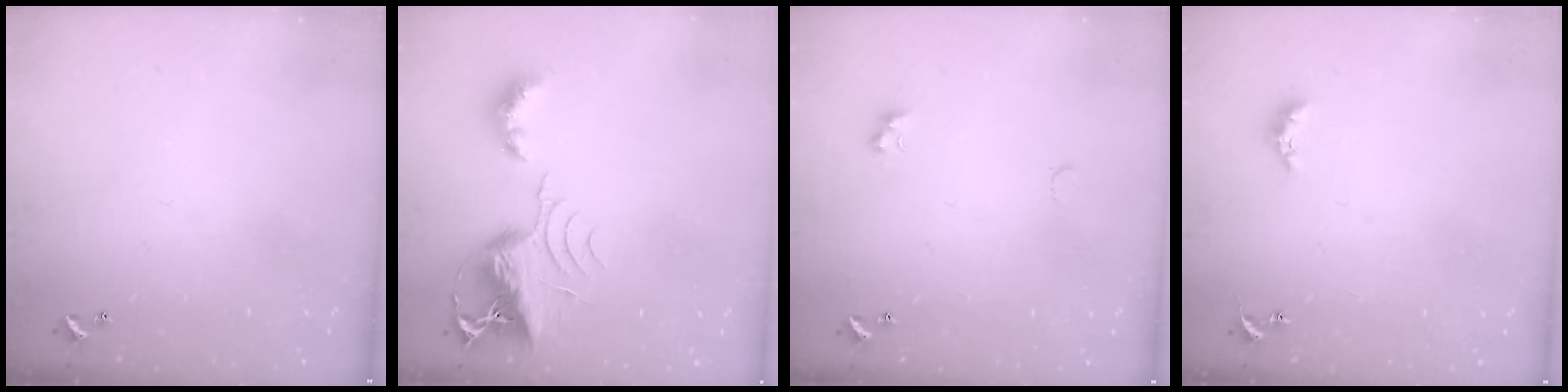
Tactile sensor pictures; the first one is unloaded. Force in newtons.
{"total": 8.0, "press": 8.0, "slide": 1.0}
{"total": 1.9, "press": 1.7, "slide": 0.7}
{"total": 2.9, "press": 2.9, "slide": 0.6}